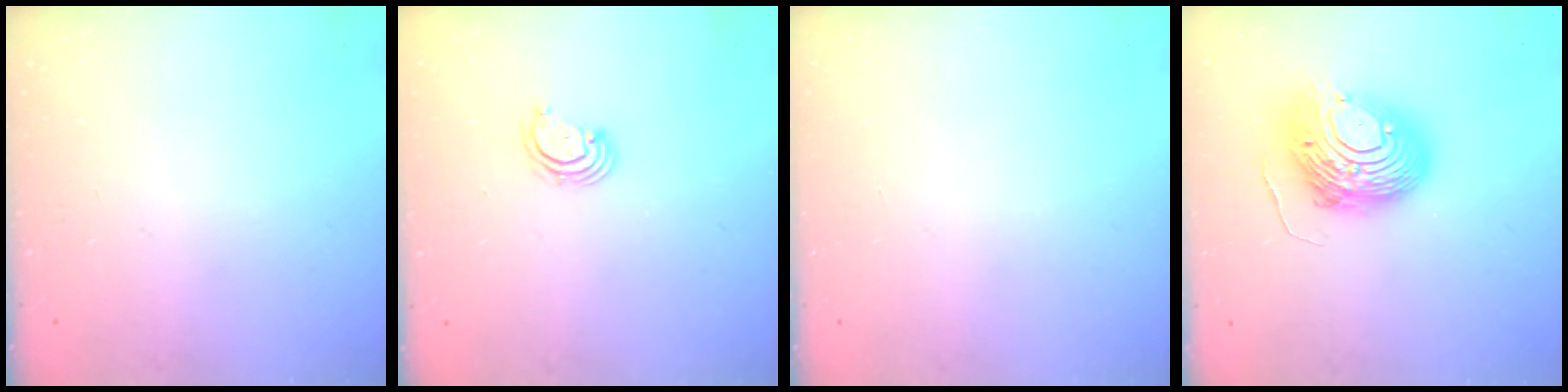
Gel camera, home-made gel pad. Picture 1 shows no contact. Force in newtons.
{"total": 2.6, "press": 2.6, "slide": 0.3}
{"total": 0.0}
{"total": 14.4, "press": 14.4, "slide": 1.2}